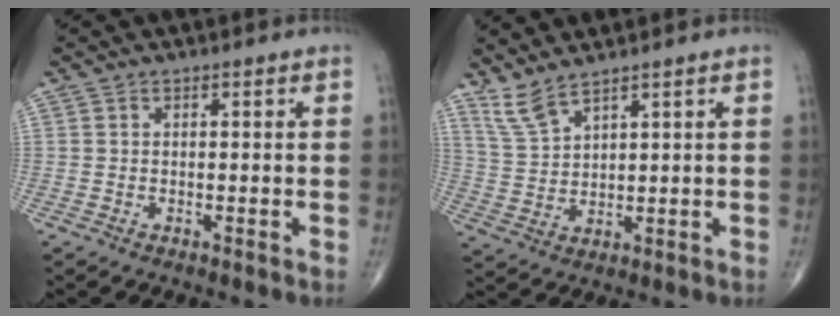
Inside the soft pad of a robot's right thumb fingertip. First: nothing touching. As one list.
[{"total": 5.2, "force": [4.4, 1.0, 2.6], "torque": [-0.060, -0.025, 0.102]}]